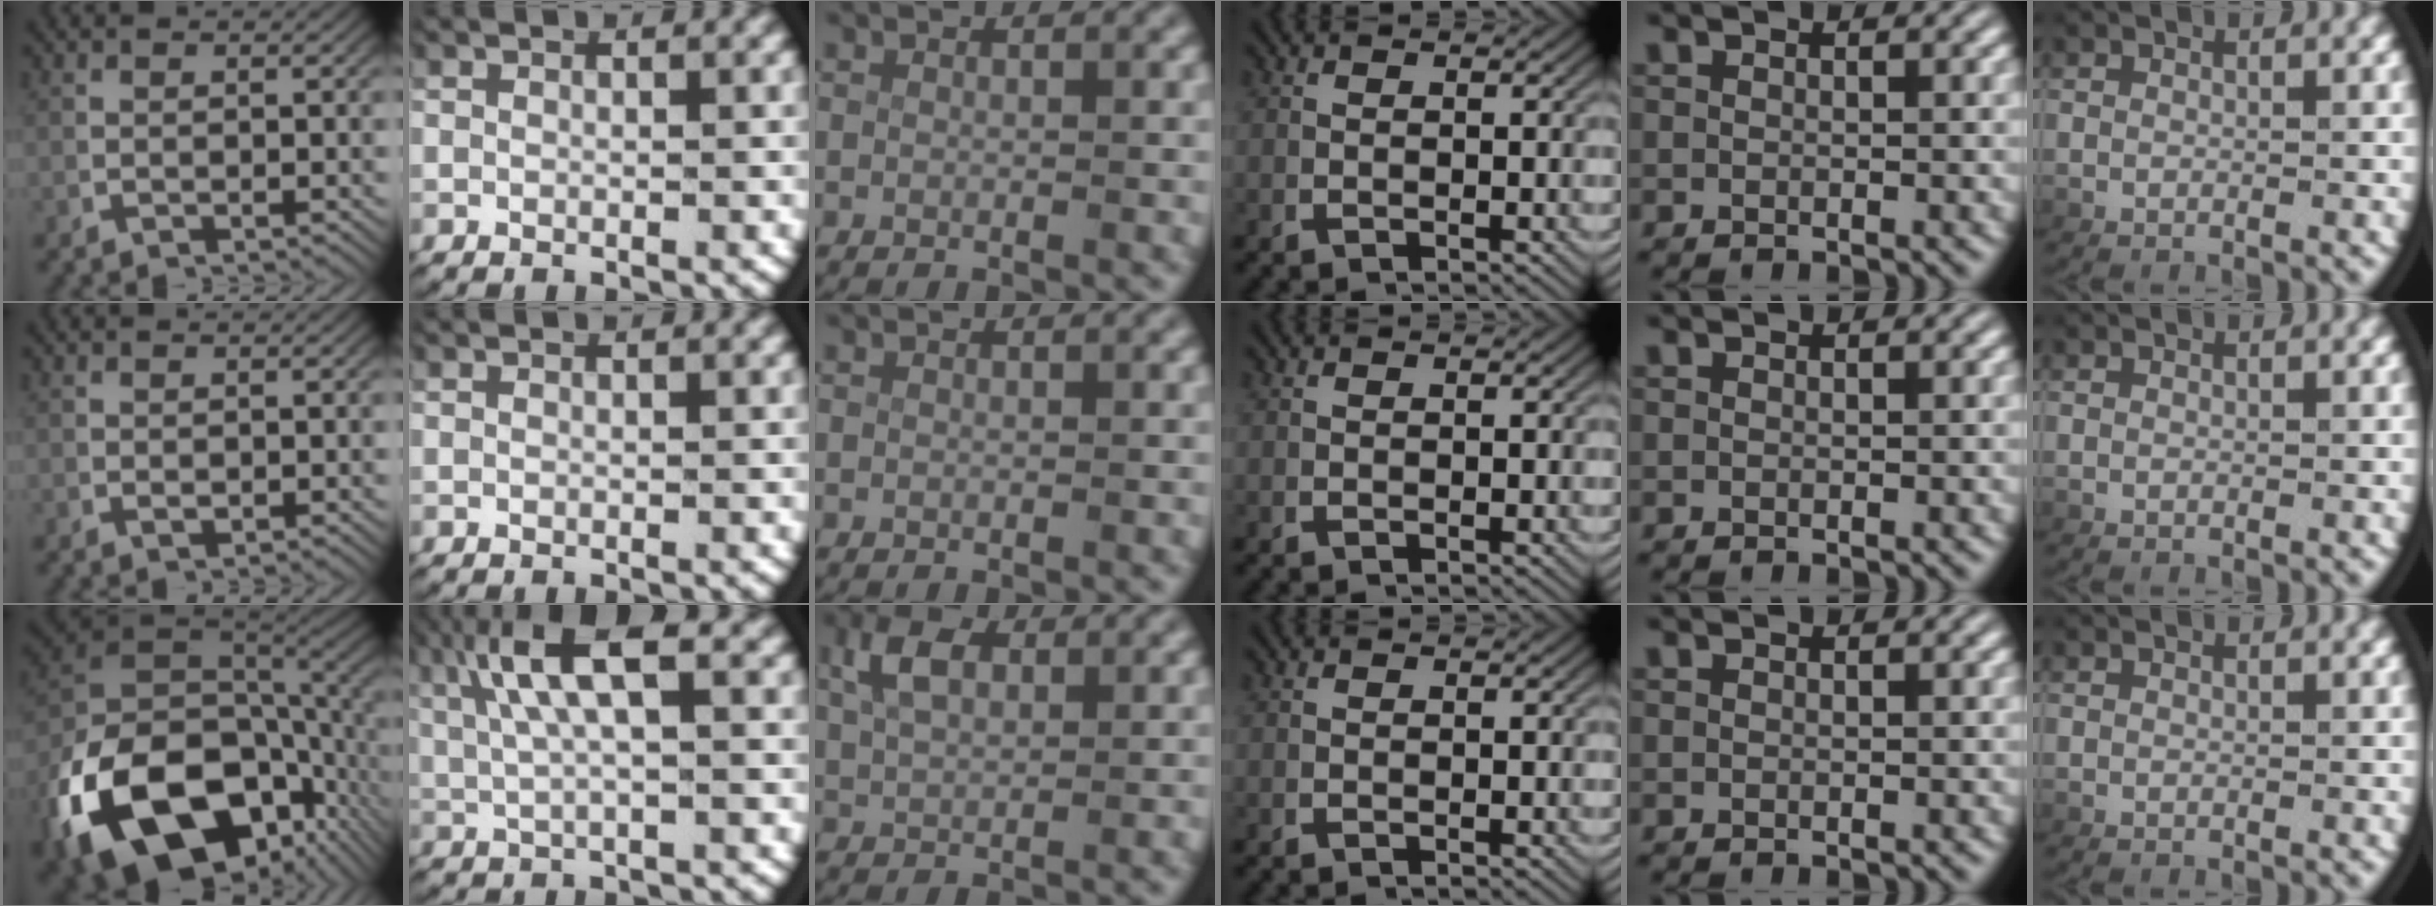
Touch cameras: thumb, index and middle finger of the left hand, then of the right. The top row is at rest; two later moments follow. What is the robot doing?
{"motion": "lift_and_place", "object": "photo album"}